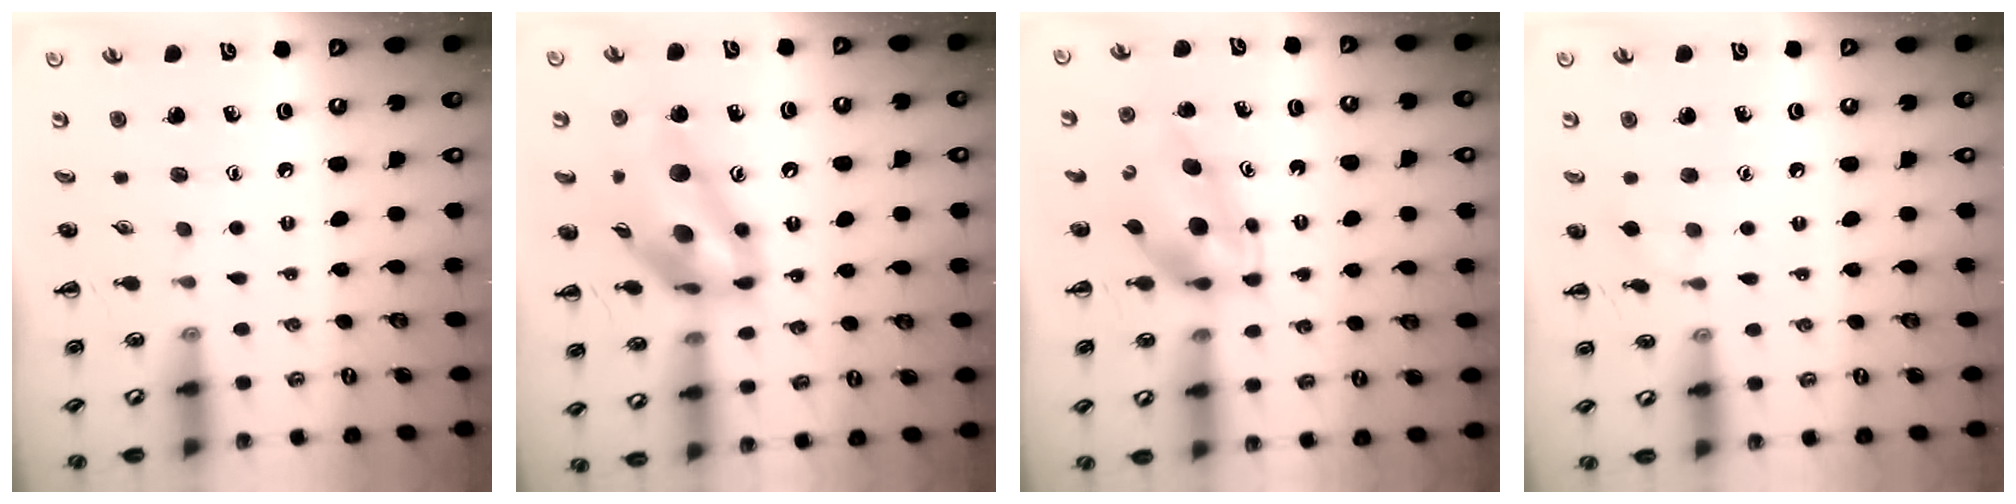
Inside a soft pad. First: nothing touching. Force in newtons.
{"total": 15.1, "press": 14.2, "slide": 5.0}
{"total": 5.1, "press": 5.0, "slide": 1.0}
{"total": 4.1, "press": 3.8, "slide": 1.5}